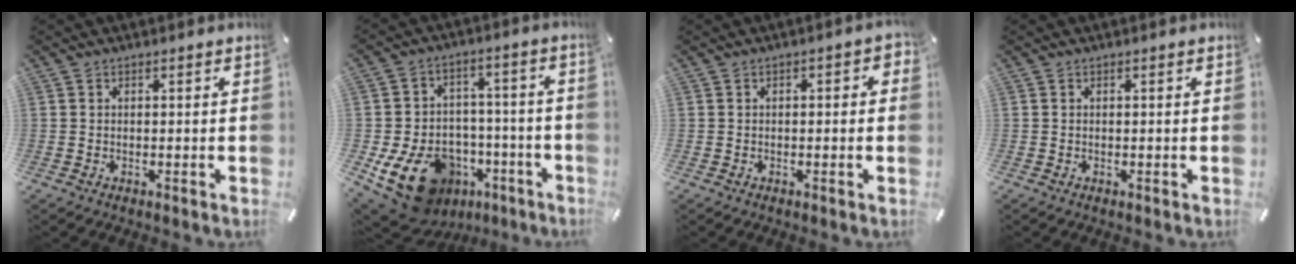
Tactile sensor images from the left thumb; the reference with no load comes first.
{"total": 15.9, "force": [-6.7, 11.9, 8.2], "torque": [-0.151, 0.031, -0.098]}
{"total": 2.0, "force": [-0.5, 0.9, 1.7], "torque": [-0.022, 0.004, -0.012]}
{"total": 0.0}